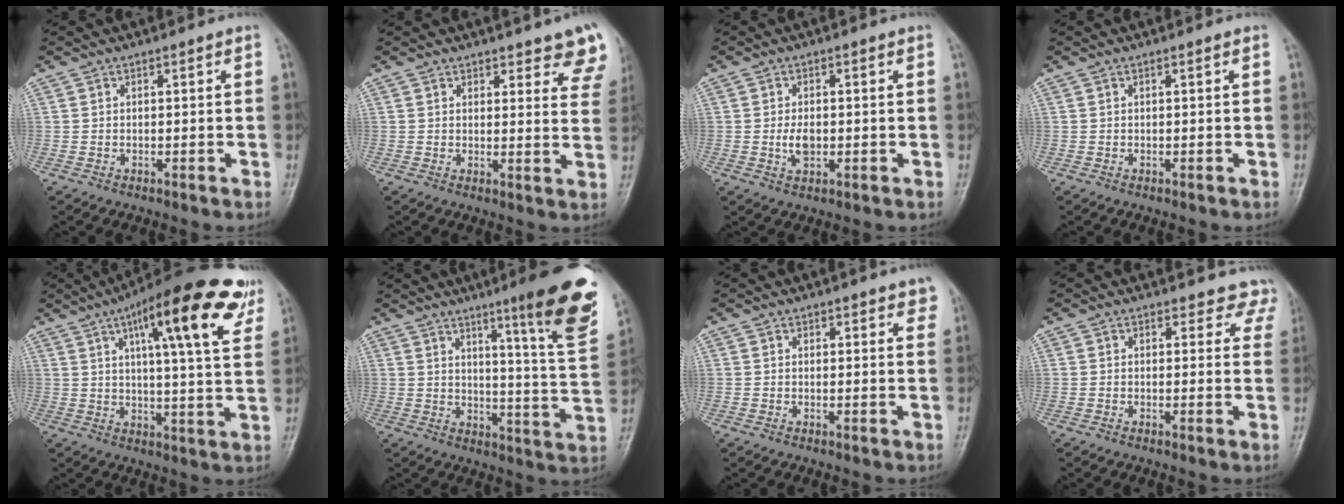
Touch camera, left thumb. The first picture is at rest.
{"total": 8.7, "force": [6.8, 3.1, 4.4], "torque": [-0.012, -0.038, 0.069]}
{"total": 3.5, "force": [-0.3, 2.2, 2.7], "torque": [-0.047, -0.002, -0.007]}
{"total": 0.0}
{"total": 20.1, "force": [10.1, 4.7, 16.8], "torque": [-0.217, -0.019, 0.138]}
{"total": 18.1, "force": [10.5, 1.6, 14.7], "torque": [-0.165, -0.064, 0.142]}
{"total": 3.1, "force": [2.2, 1.5, 1.7], "torque": [0.006, -0.008, 0.023]}
{"total": 5.7, "force": [4.9, 2.8, -0.1], "torque": [0.051, -0.020, 0.026]}